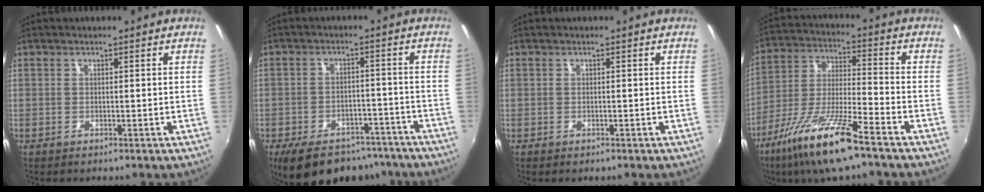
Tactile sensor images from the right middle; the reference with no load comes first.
{"total": 16.7, "force": [-12.8, 8.1, 7.1], "torque": [-0.146, 0.004, -0.162]}
{"total": 0.0}
{"total": 15.0, "force": [-9.8, 1.7, 11.2], "torque": [-0.233, -0.026, -0.186]}